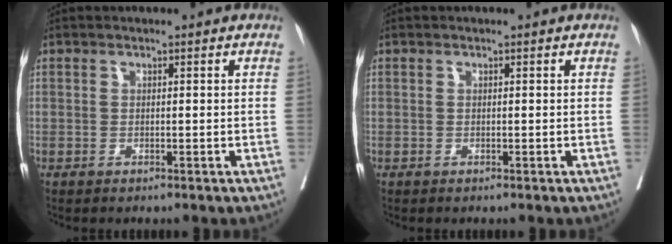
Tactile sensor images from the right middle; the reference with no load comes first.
{"total": 0.0}